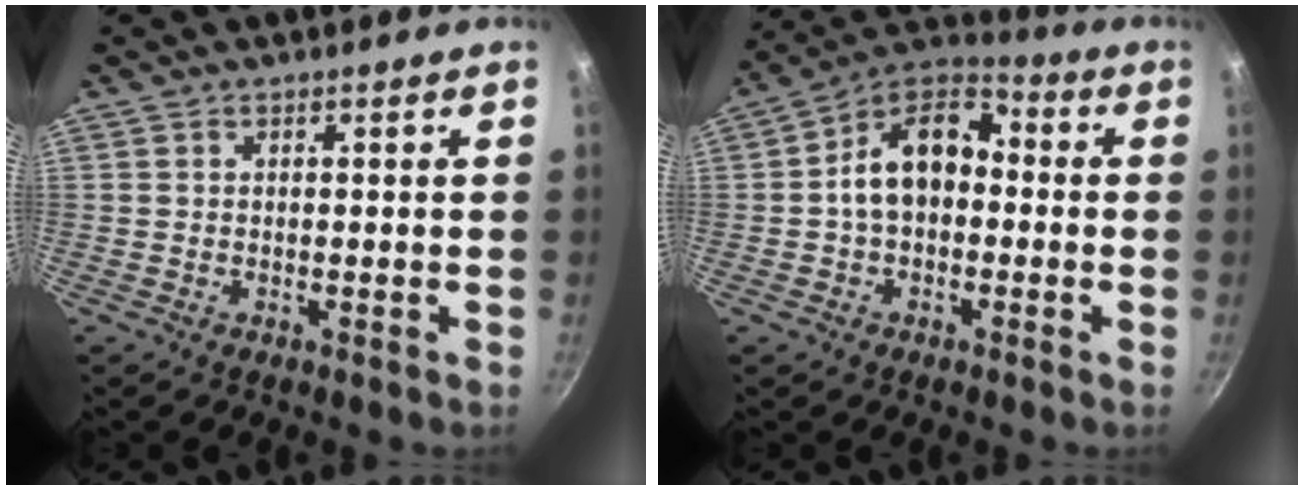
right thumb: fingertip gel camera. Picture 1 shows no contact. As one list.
[{"total": 13.1, "force": [-0.2, 9.1, 9.5], "torque": [-0.124, 0.047, -0.024]}]